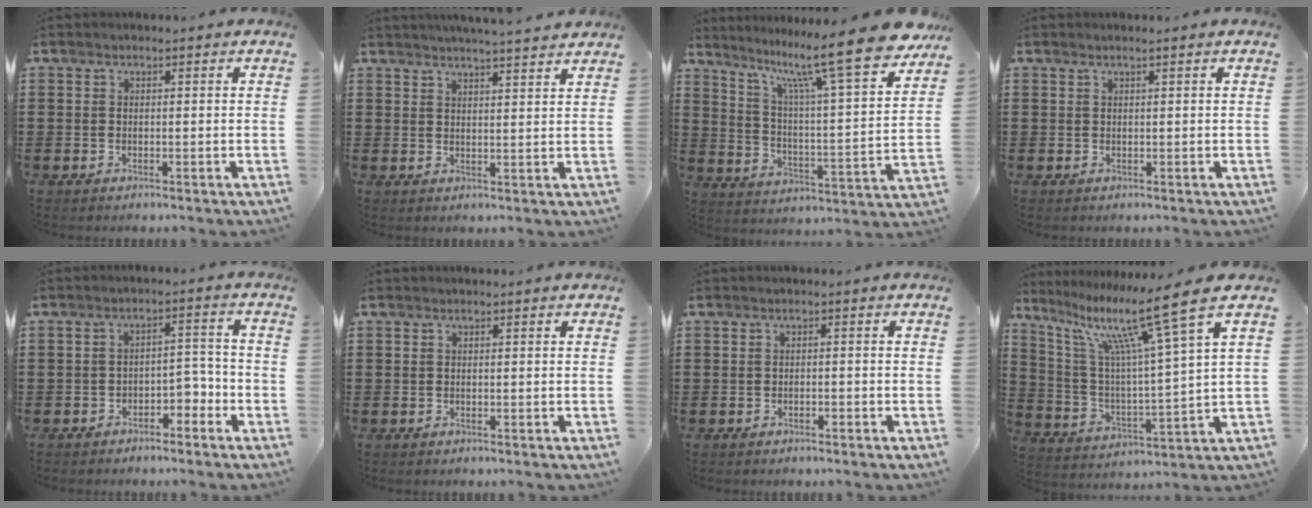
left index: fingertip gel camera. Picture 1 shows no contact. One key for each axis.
{"total": 3.4, "fx": 3.3, "fy": -0.6, "fz": 0.7, "tx": -0.022, "ty": -0.014, "tz": 0.058}
{"total": 14.1, "fx": 11.6, "fy": 0.3, "fz": 8.1, "tx": -0.153, "ty": -0.086, "tz": 0.182}
{"total": 0.6, "fx": 0.4, "fy": -0.1, "fz": 0.5, "tx": -0.007, "ty": -0.001, "tz": 0.007}
{"total": 3.7, "fx": -2.9, "fy": 1.6, "fz": 1.5, "tx": -0.029, "ty": 0.011, "tz": -0.059}
{"total": 0.0}
{"total": 0.8, "fx": -0.8, "fy": 0.2, "fz": 0.3, "tx": -0.010, "ty": -0.001, "tz": -0.015}
{"total": 13.5, "fx": 8.9, "fy": 0.8, "fz": 10.1, "tx": -0.208, "ty": -0.043, "tz": 0.137}